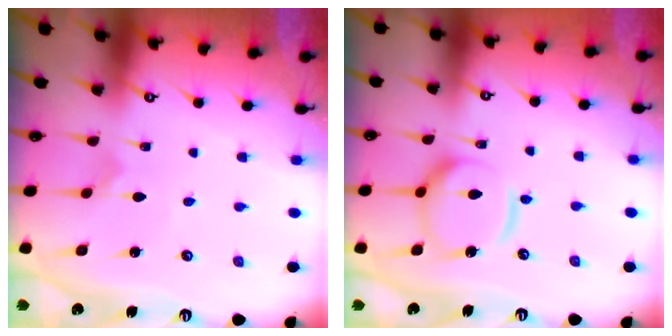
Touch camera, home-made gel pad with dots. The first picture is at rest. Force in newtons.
{"total": 13.7, "press": 13.6, "slide": 1.2}